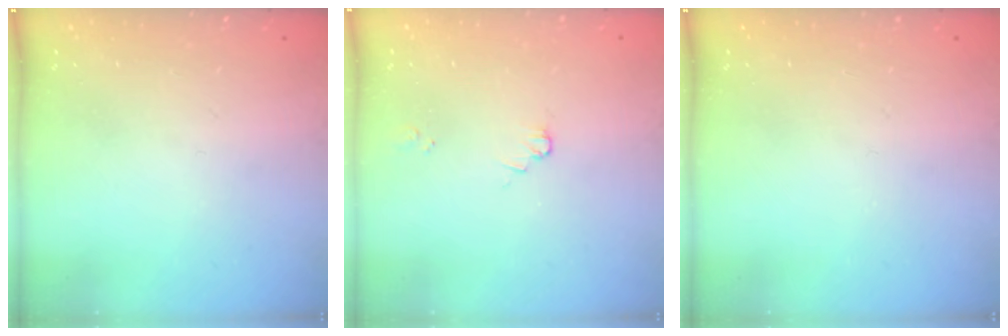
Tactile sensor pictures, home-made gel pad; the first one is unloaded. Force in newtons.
{"total": 0.9, "press": 0.8, "slide": 0.2}
{"total": 0.0}